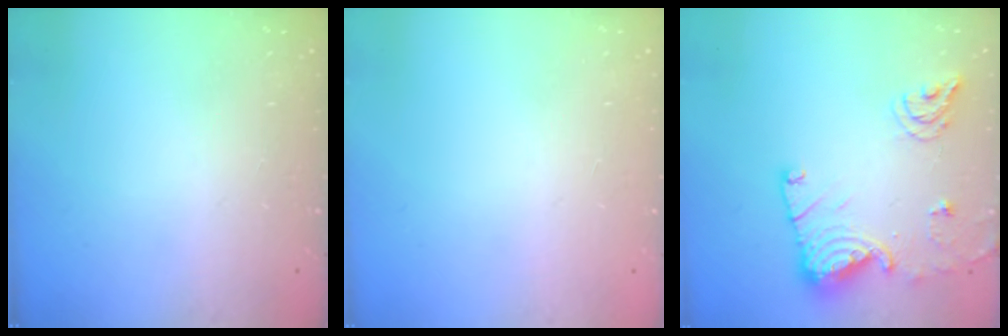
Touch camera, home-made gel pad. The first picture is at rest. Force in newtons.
{"total": 1.1, "press": 0.9, "slide": 0.6}
{"total": 15.1, "press": 15.0, "slide": 1.5}